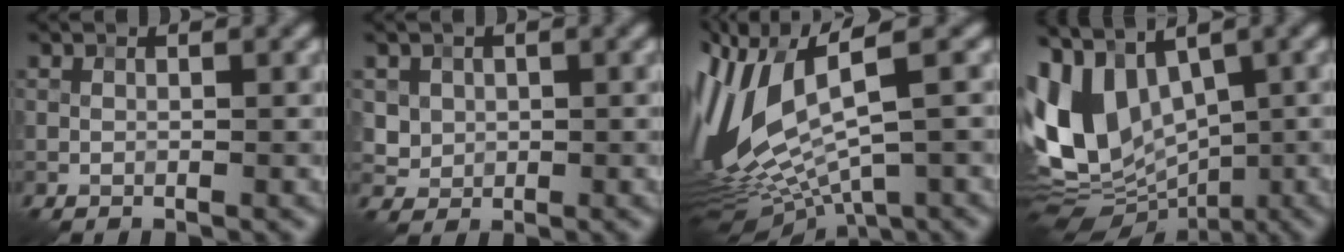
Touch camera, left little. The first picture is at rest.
{"total": 2.5, "force": [0.9, 2.1, 0.9], "torque": [-0.024, 0.001, 0.034]}
{"total": 11.8, "force": [0.0, 4.6, 10.9], "torque": [-0.250, -0.010, 0.023]}
{"total": 11.2, "force": [1.6, 7.7, 8.0], "torque": [-0.169, 0.000, 0.015]}